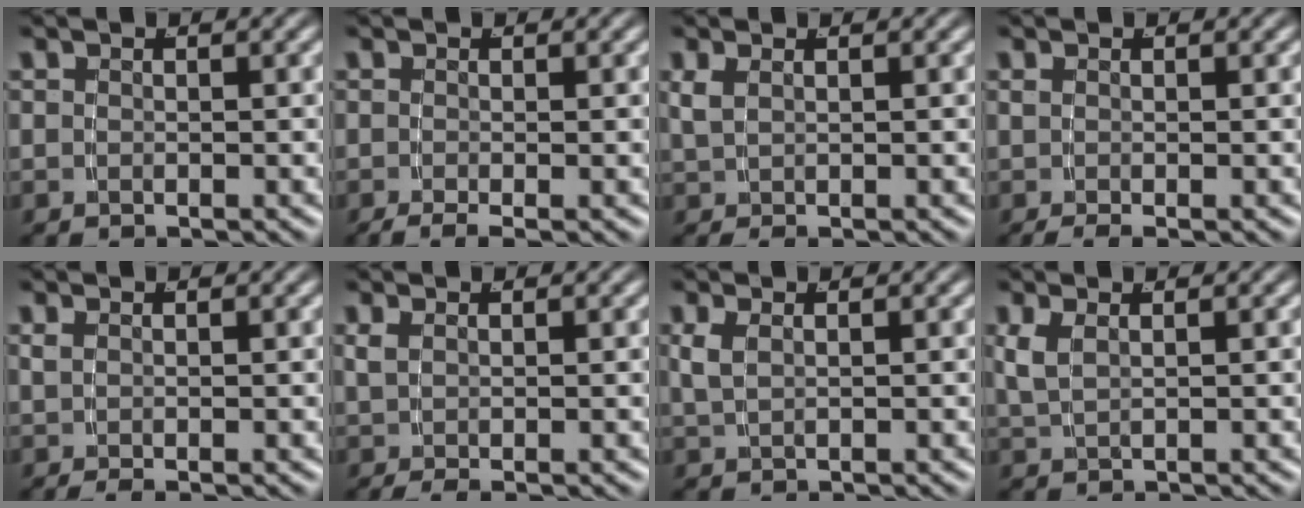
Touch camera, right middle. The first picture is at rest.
{"total": 1.7, "force": [-1.4, -0.1, 1.0], "torque": [-0.016, -0.009, -0.019]}
{"total": 1.2, "force": [0.3, 0.3, 1.1], "torque": [-0.024, 0.000, 0.013]}
{"total": 0.9, "force": [-0.6, -0.3, 0.7], "torque": [-0.007, -0.003, -0.004]}
{"total": 0.7, "force": [-0.2, -0.2, 0.7], "torque": [-0.009, -0.001, 0.004]}
{"total": 1.1, "force": [-0.2, 0.1, 1.1], "torque": [-0.019, -0.002, 0.005]}
{"total": 1.7, "force": [0.6, 0.7, 1.4], "torque": [-0.030, 0.001, 0.018]}
{"total": 2.2, "force": [0.8, 1.2, 1.7], "torque": [-0.037, 0.003, 0.021]}